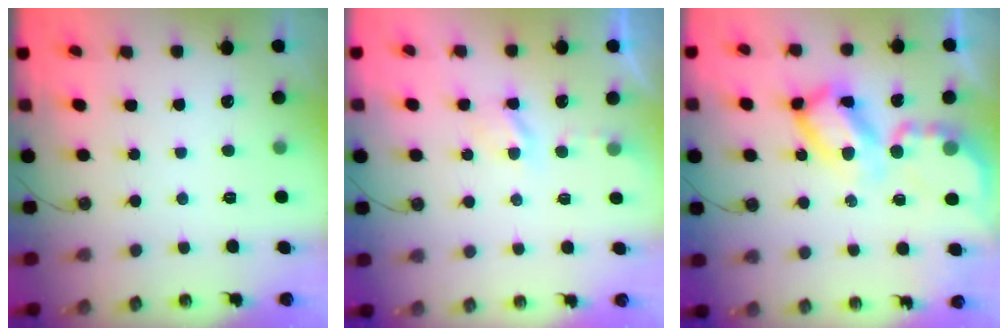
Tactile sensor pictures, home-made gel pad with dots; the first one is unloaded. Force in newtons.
{"total": 3.7, "press": 3.6, "slide": 0.7}
{"total": 18.0, "press": 18.0, "slide": 1.5}